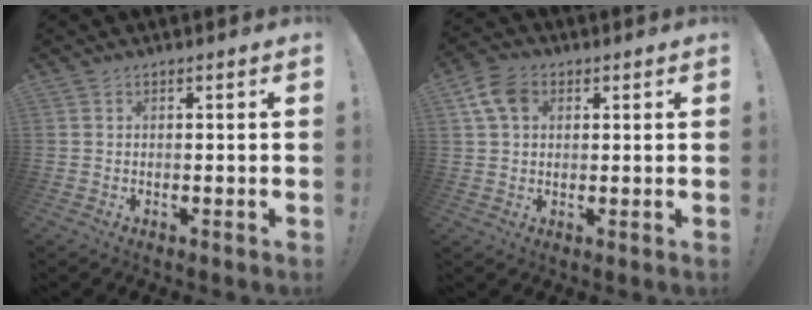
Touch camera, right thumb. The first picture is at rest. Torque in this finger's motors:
{"motor_torque": [0.00, 0.00, 0.18, 0.04, 0.00]}